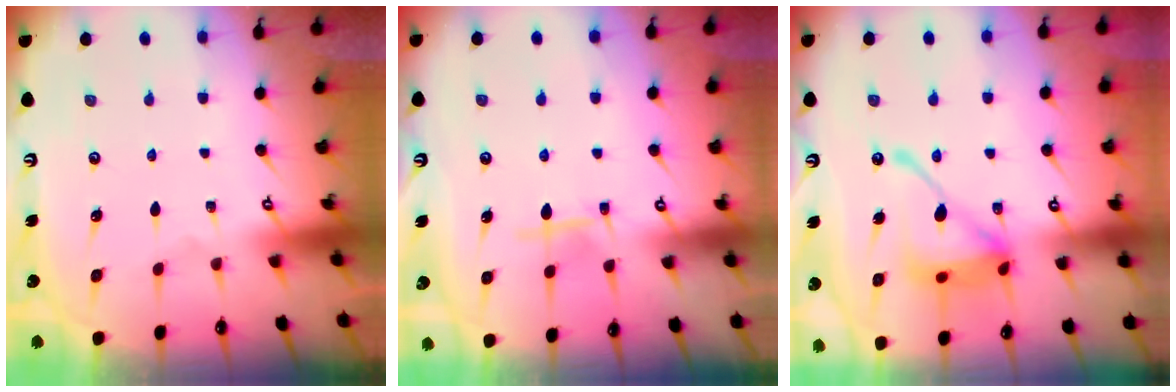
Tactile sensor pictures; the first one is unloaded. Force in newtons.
{"total": 5.8, "press": 5.8, "slide": 0.8}
{"total": 16.1, "press": 16.0, "slide": 1.6}